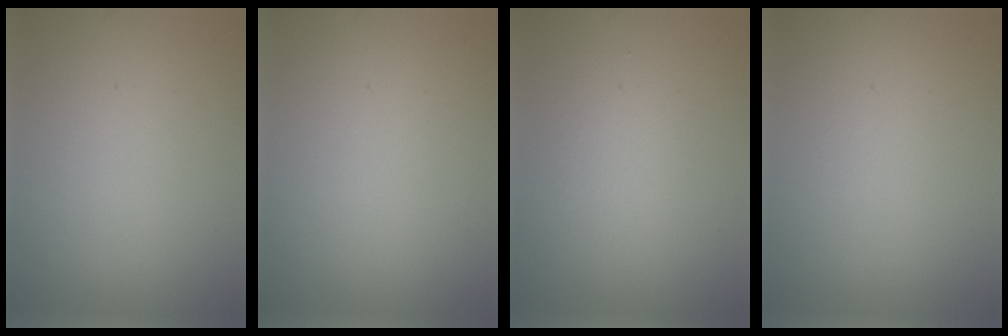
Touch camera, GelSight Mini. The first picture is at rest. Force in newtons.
{"total": 0.0}
{"total": 1.6, "press": 1.6, "slide": 0.2}
{"total": 0.0}